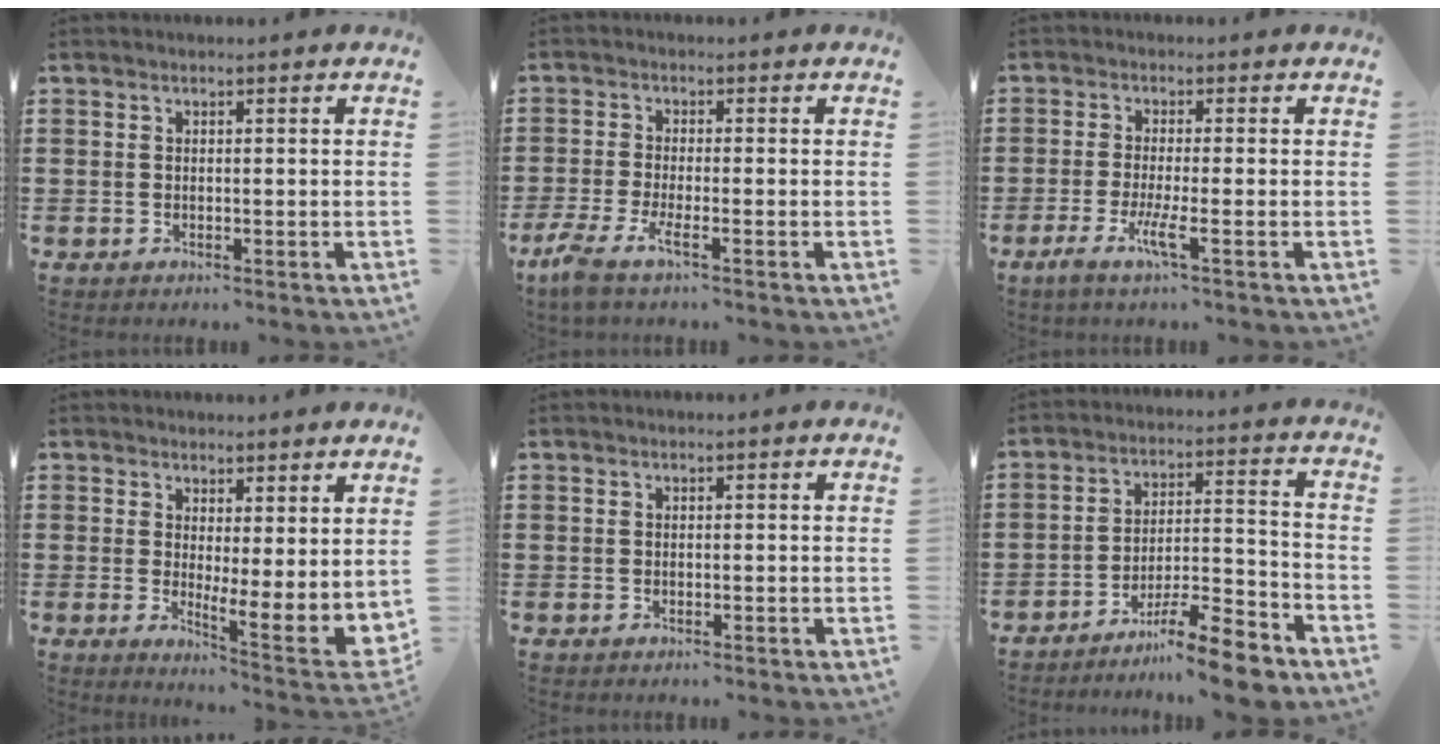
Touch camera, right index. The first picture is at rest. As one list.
[{"total": 4.0, "force": [-2.5, 0.0, 3.2], "torque": [-0.074, -0.018, -0.048]}, {"total": 4.5, "force": [-2.0, 0.2, 4.1], "torque": [-0.089, -0.018, -0.040]}, {"total": 2.5, "force": [1.6, 0.1, 2.0], "torque": [-0.043, -0.030, 0.025]}, {"total": 0.0}, {"total": 10.1, "force": [-8.4, 0.9, 5.4], "torque": [-0.074, 0.027, -0.157]}]